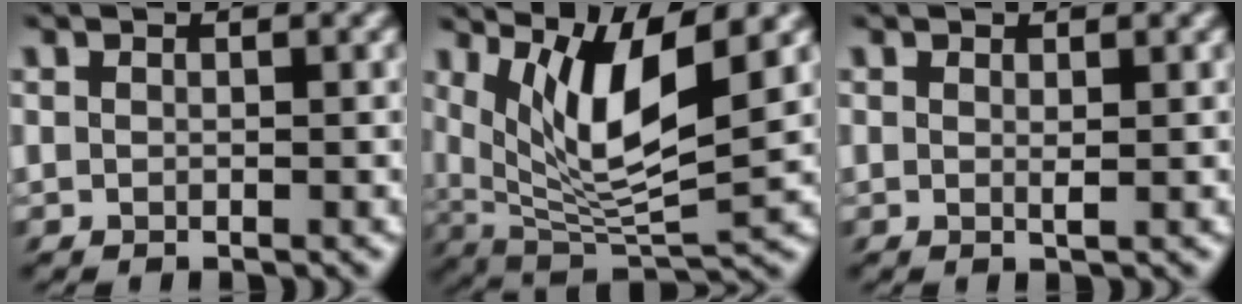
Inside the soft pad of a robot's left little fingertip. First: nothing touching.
{"total": 8.0, "force": [3.6, 1.3, 7.0], "torque": [-0.127, -0.008, 0.068]}
{"total": 0.6, "force": [0.4, -0.3, 0.3], "torque": [-0.005, -0.004, 0.009]}